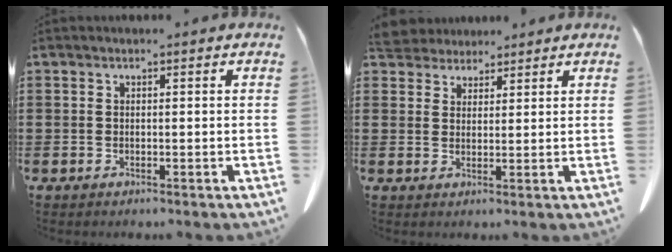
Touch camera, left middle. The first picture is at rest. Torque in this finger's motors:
{"motor_torque": [0.22, 0.14, -0.01, -0.01]}